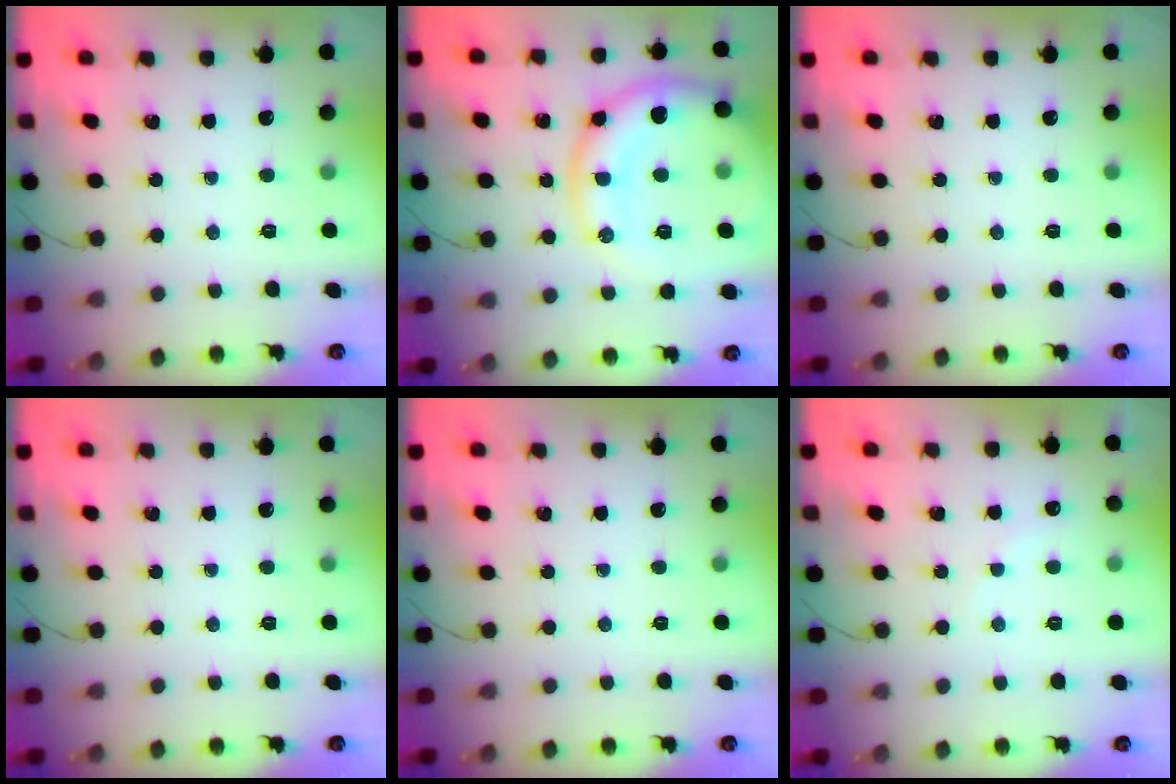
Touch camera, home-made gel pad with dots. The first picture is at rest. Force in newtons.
{"total": 16.3, "press": 16.2, "slide": 1.7}
{"total": 0.0}
{"total": 0.0}
{"total": 0.0}
{"total": 5.6, "press": 5.4, "slide": 1.1}